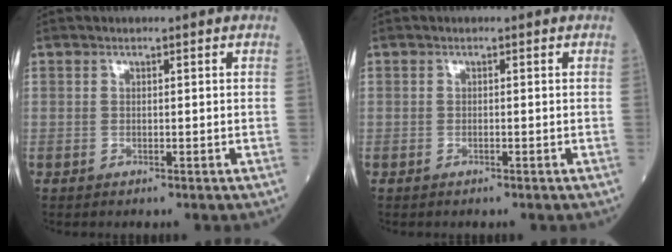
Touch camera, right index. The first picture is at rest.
{"total": 0.0}